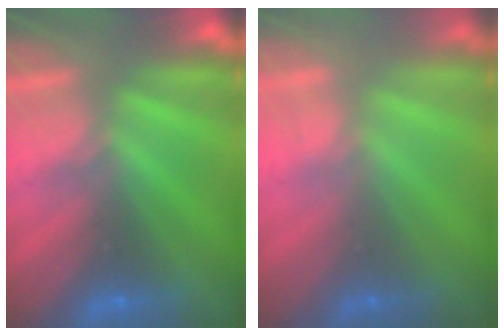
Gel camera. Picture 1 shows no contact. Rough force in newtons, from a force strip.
{"total": 2.3}